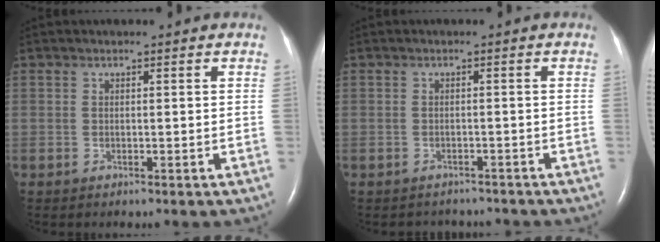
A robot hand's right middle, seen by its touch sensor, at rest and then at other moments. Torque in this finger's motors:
{"motor_torque": [-0.20, -0.20, -0.04, 0.01]}